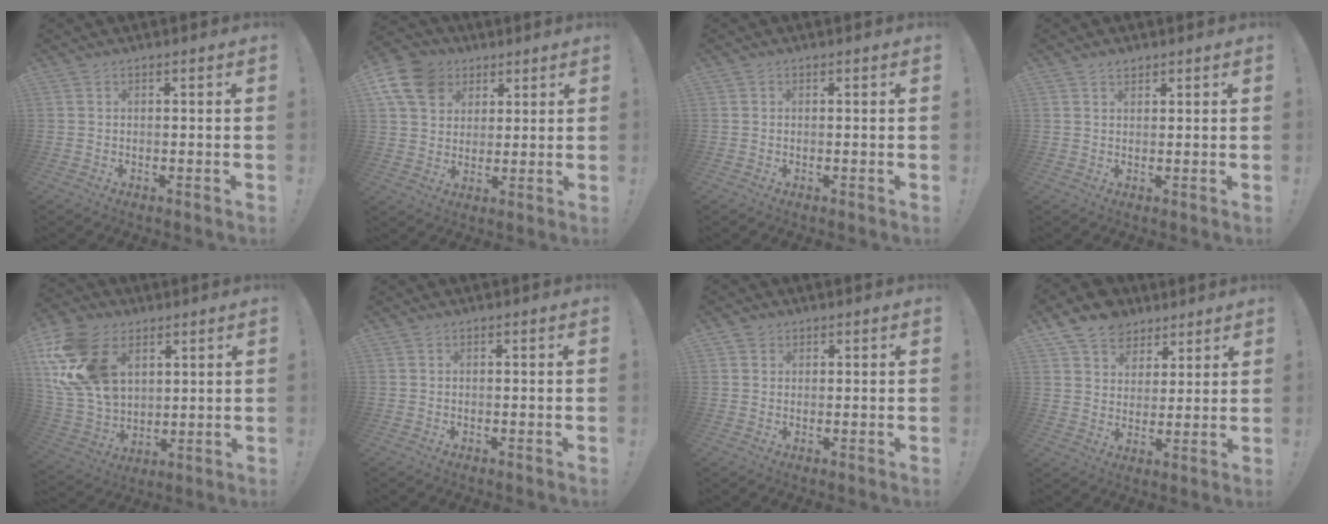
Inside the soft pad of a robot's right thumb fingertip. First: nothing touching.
{"total": 13.1, "force": [5.6, 10.4, 5.8], "torque": [-0.103, -0.025, 0.112]}
{"total": 0.0}
{"total": 1.8, "force": [1.5, 0.9, 0.5], "torque": [0.003, -0.009, 0.025]}
{"total": 22.3, "force": [8.0, 15.6, 13.8], "torque": [-0.282, -0.029, 0.157]}
{"total": 0.0}
{"total": 1.9, "force": [1.0, 1.6, 0.1], "torque": [-0.002, 0.000, 0.019]}
{"total": 10.9, "force": [7.6, 7.5, 2.0], "torque": [-0.035, -0.057, 0.149]}